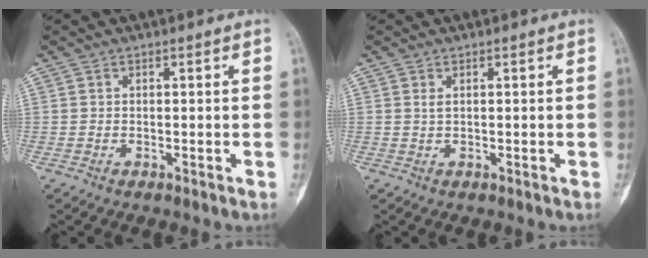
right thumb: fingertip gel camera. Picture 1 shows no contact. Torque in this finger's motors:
{"motor_torque": [0.27, 0.41, 0.06, -0.20, 0.13]}